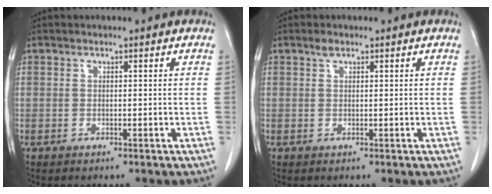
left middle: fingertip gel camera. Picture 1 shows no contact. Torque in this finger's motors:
{"motor_torque": [0.16, -0.12, -0.09, 0.00]}